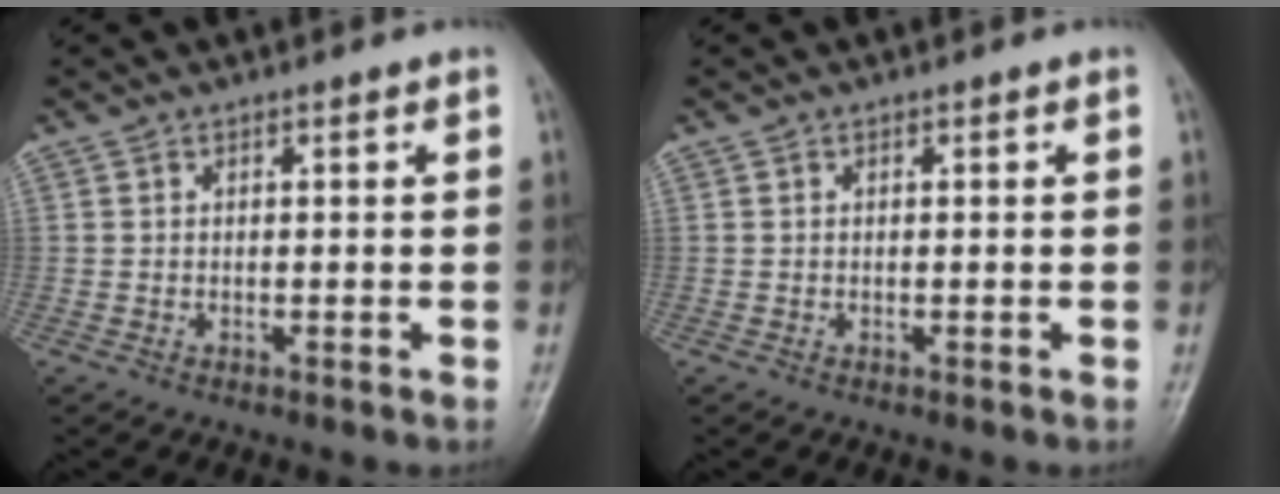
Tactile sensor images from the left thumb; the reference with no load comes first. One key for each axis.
{"total": 0.0}